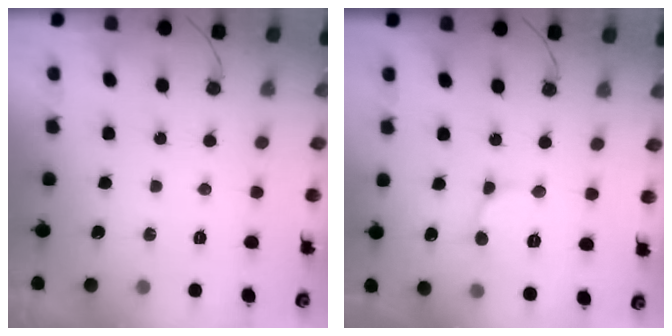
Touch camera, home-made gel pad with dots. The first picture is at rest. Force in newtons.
{"total": 2.1, "press": 2.1, "slide": 0.2}